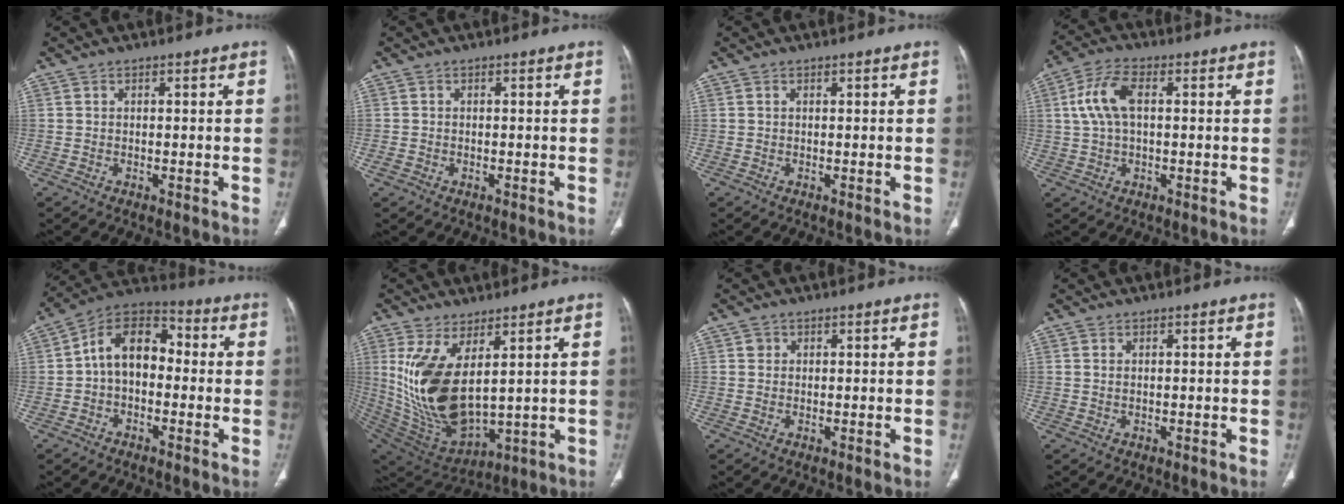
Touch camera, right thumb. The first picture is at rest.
{"total": 1.1, "force": [-0.4, 0.9, 0.4], "torque": [-0.013, 0.001, -0.006]}
{"total": 0.0}
{"total": 8.2, "force": [1.4, 4.3, 6.9], "torque": [-0.151, 0.020, 0.026]}
{"total": 11.7, "force": [-0.3, 8.0, 8.6], "torque": [-0.117, 0.039, -0.023]}
{"total": 17.3, "force": [4.1, 8.0, 14.8], "torque": [-0.291, -0.035, 0.108]}
{"total": 1.0, "force": [0.4, 0.9, 0.2], "torque": [0.005, 0.000, 0.005]}
{"total": 0.5, "force": [0.2, 0.2, 0.4], "torque": [-0.010, 0.002, 0.005]}